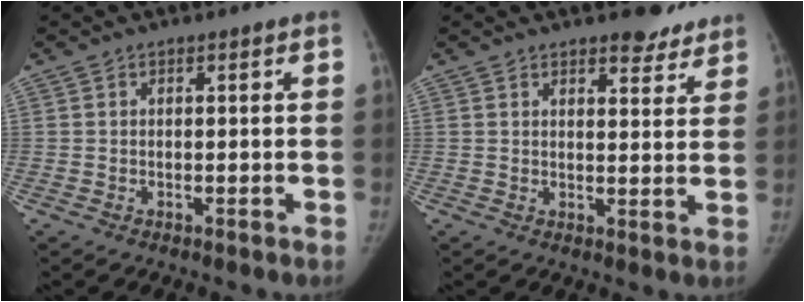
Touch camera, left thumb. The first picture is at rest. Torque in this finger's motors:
{"motor_torque": [0.43, -0.34, 0.34, -0.41, -0.05]}